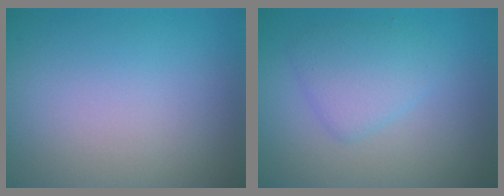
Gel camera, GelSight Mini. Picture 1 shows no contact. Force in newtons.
{"total": 2.8, "press": 2.8, "slide": 0.2}